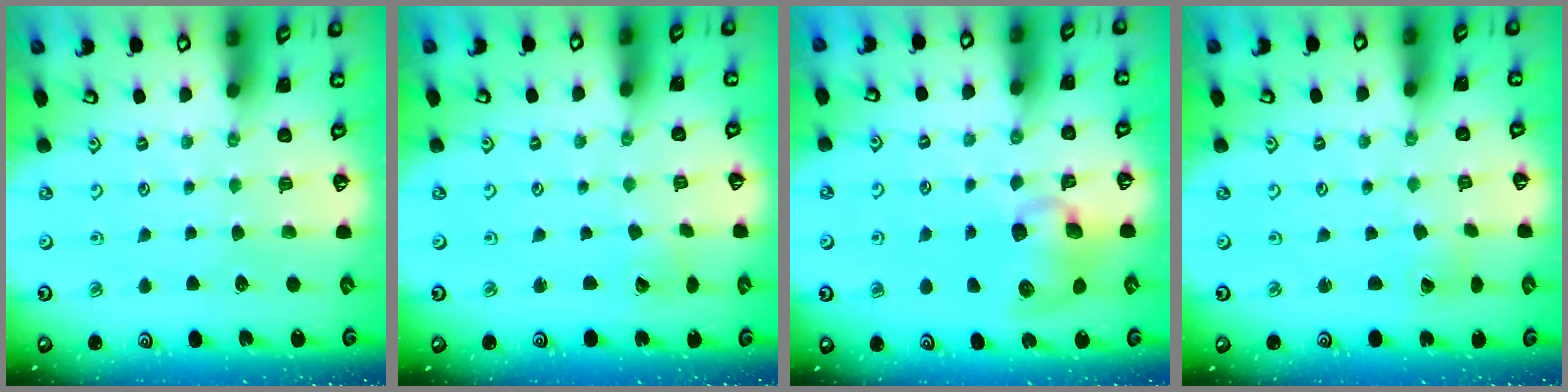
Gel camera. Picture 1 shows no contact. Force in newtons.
{"total": 2.5, "press": 2.4, "slide": 0.3}
{"total": 9.9, "press": 9.8, "slide": 1.1}
{"total": 0.5, "press": 0.5, "slide": 0.0}